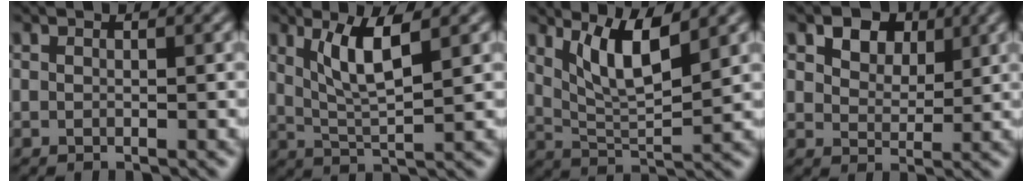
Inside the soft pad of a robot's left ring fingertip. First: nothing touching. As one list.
[{"total": 4.8, "force": [1.9, 1.1, 4.3], "torque": [-0.087, -0.006, 0.040]}, {"total": 5.5, "force": [2.7, 1.4, 4.5], "torque": [-0.087, -0.008, 0.054]}, {"total": 5.0, "force": [2.9, 3.1, 2.7], "torque": [-0.051, 0.000, 0.039]}]